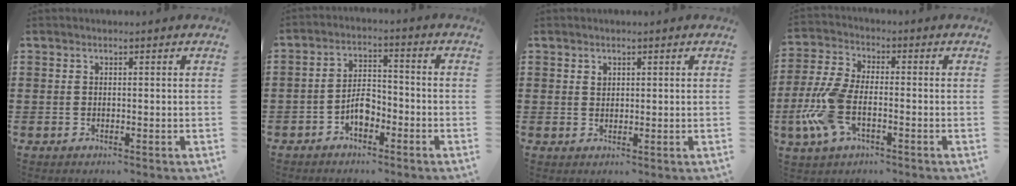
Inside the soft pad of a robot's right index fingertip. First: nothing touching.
{"total": 4.6, "force": [-2.3, 2.5, 3.1], "torque": [-0.069, 0.004, -0.047]}
{"total": 1.0, "force": [0.5, 0.7, 0.4], "torque": [-0.009, 0.003, 0.010]}
{"total": 9.2, "force": [-3.0, 4.6, 7.4], "torque": [-0.186, -0.007, -0.060]}